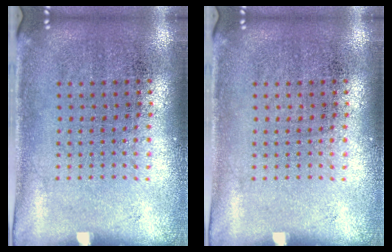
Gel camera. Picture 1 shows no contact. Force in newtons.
{"total": 0.0}